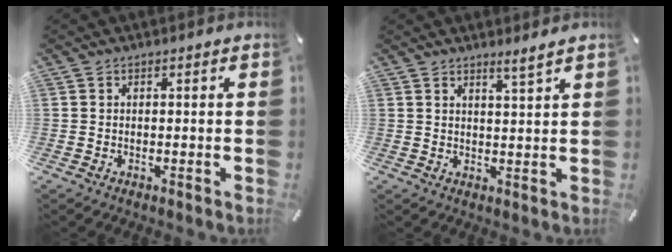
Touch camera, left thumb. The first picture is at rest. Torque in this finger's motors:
{"motor_torque": [0.44, 0.35, 0.09, -0.32, 0.00]}